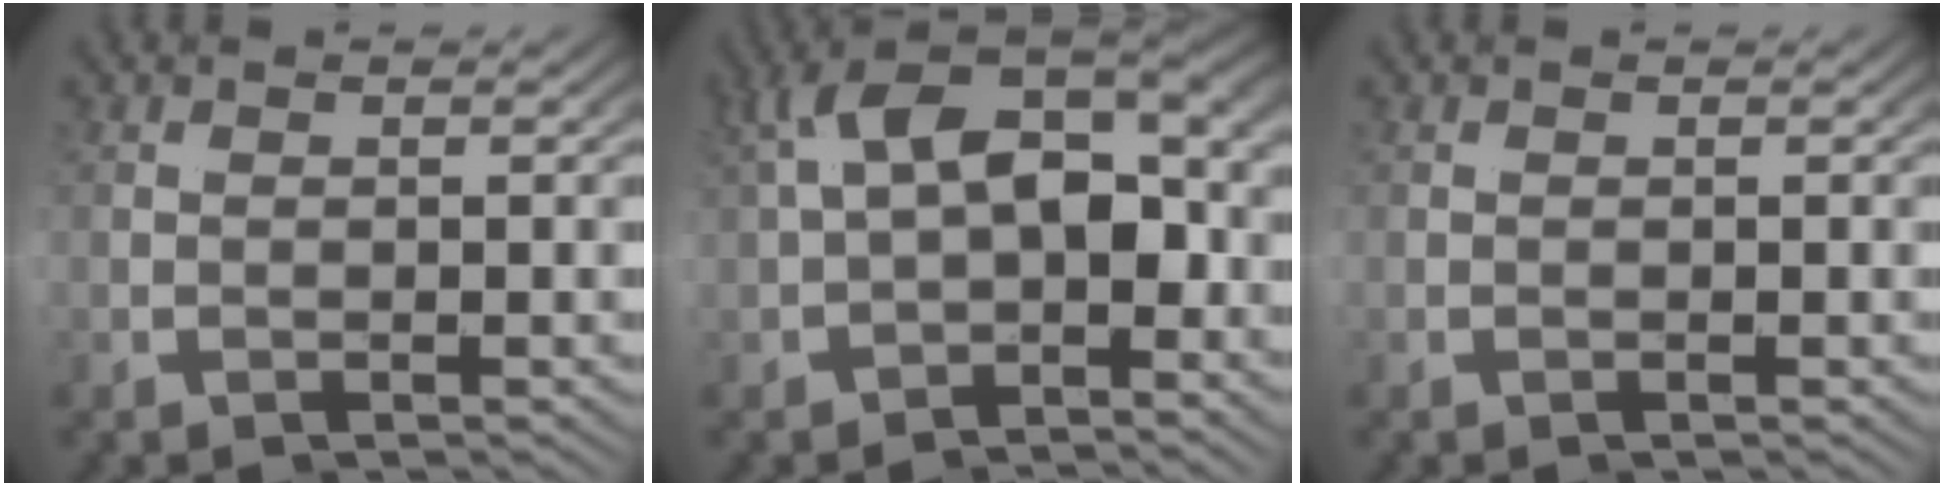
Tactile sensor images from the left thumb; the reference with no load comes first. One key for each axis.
{"total": 9.0, "fx": -0.1, "fy": 5.9, "fz": 6.8, "tx": -0.128, "ty": -0.005, "tz": -0.004}
{"total": 0.0}